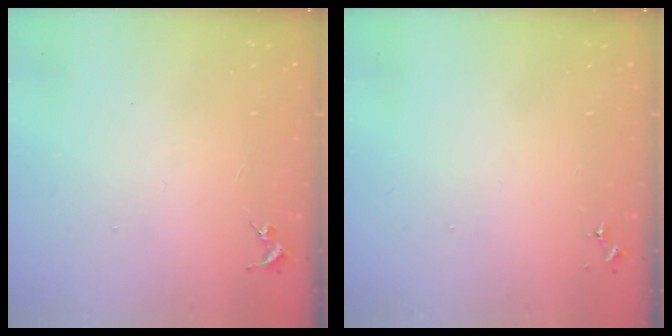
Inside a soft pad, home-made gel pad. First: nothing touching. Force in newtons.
{"total": 0.0}